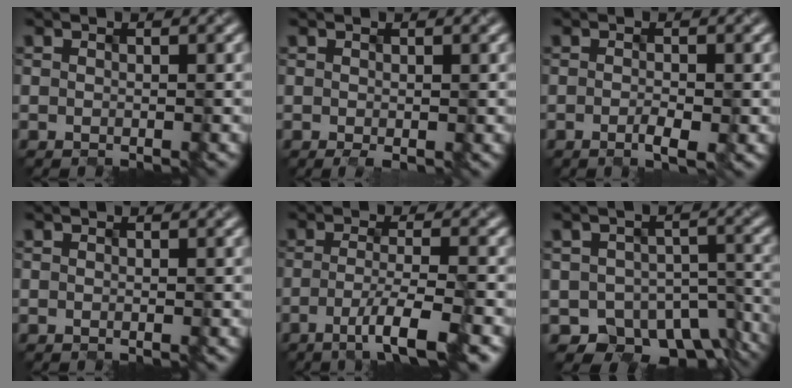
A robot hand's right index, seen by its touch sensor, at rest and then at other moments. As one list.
[{"total": 0.8, "force": [-0.1, 0.0, 0.7], "torque": [-0.014, -0.004, 0.004]}, {"total": 1.8, "force": [-0.8, 0.4, 1.6], "torque": [-0.032, -0.005, -0.009]}, {"total": 0.0}, {"total": 4.9, "force": [-2.3, 0.7, 4.2], "torque": [-0.070, -0.006, -0.040]}, {"total": 7.6, "force": [-4.7, 4.9, 3.3], "torque": [-0.047, -0.032, -0.054]}]